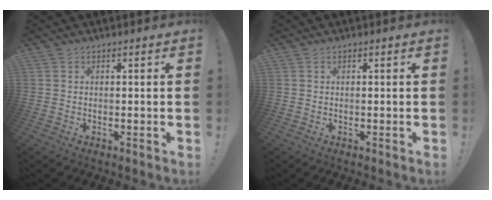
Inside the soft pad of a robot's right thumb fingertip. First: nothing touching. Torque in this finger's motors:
{"motor_torque": [-0.43, 0.12, 0.14, -0.09, 0.11]}